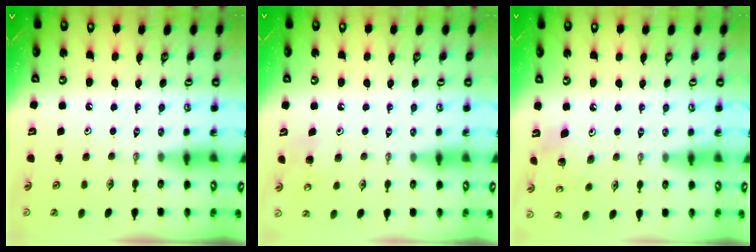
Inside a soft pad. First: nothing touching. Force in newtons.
{"total": 6.3, "press": 6.3, "slide": 0.0}
{"total": 7.2, "press": 7.0, "slide": 1.8}